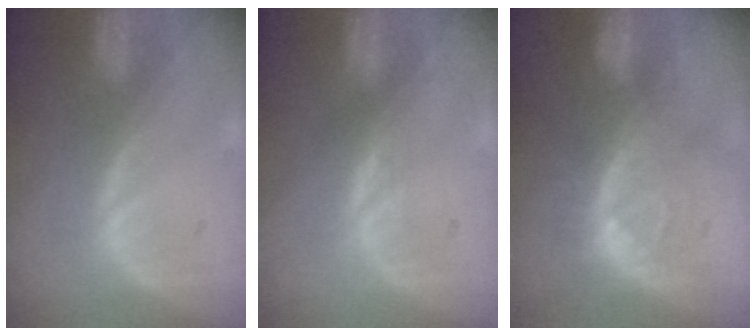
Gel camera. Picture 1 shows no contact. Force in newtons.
{"total": 0.9, "press": 0.9, "slide": 0.4}
{"total": 8.0, "press": 7.2, "slide": 3.5}